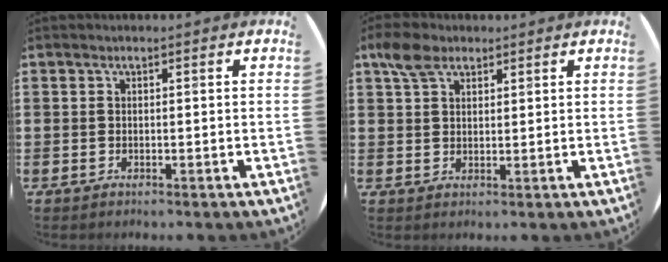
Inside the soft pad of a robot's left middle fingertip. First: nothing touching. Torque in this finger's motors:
{"motor_torque": [0.73, -0.48, 0.09, 0.04]}